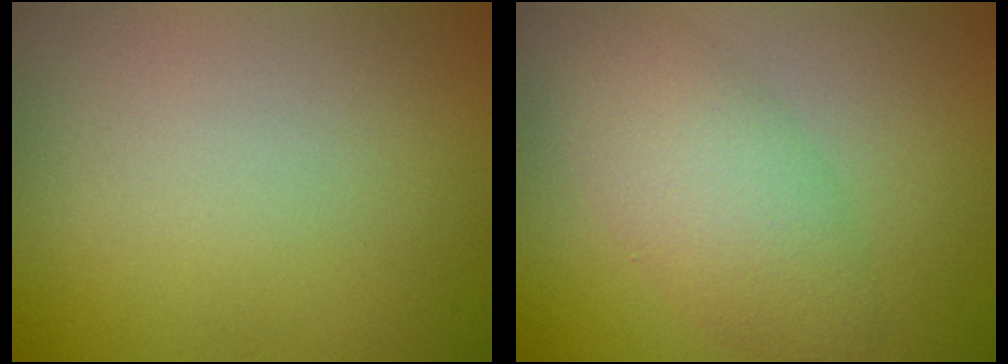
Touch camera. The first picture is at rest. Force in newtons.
{"total": 4.7, "press": 4.7, "slide": 0.1}